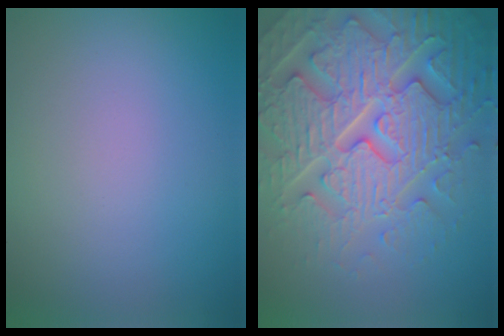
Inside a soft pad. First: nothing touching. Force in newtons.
{"total": 8.1, "press": 7.9, "slide": 1.9}